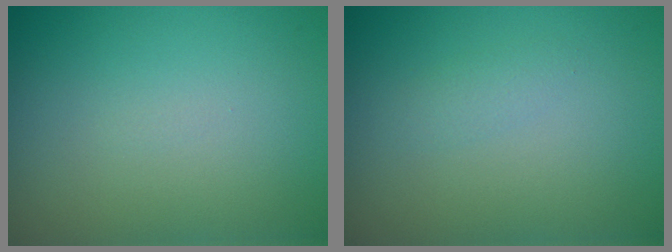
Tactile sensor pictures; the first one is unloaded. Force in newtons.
{"total": 0.9, "press": 0.9, "slide": 0.0}